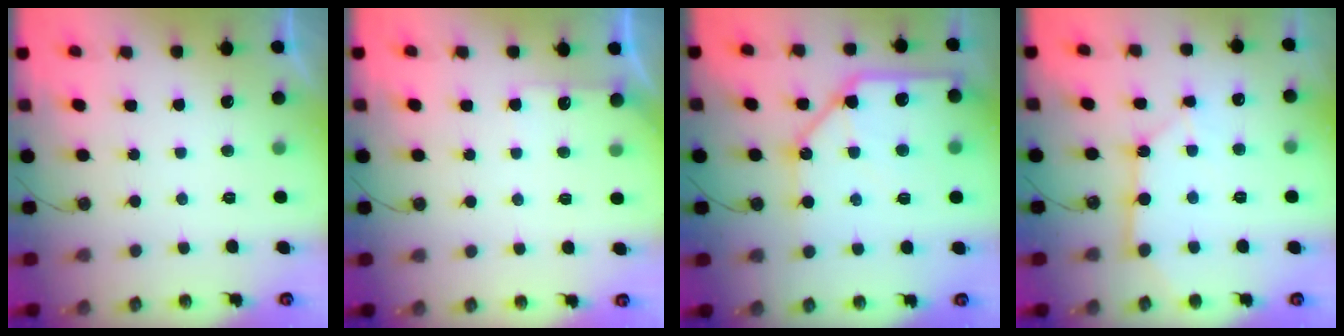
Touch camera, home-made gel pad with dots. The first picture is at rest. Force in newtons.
{"total": 4.6, "press": 4.5, "slide": 0.6}
{"total": 14.5, "press": 14.4, "slide": 1.7}
{"total": 8.7, "press": 8.6, "slide": 0.7}